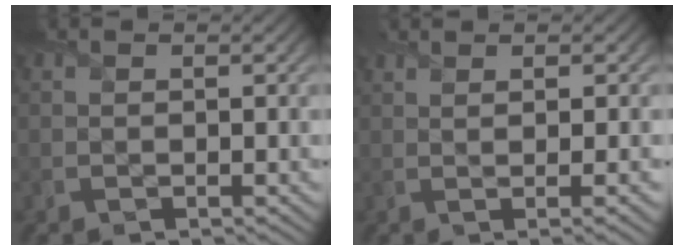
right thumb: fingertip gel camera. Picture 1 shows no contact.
{"total": 4.2, "force": [0.8, 0.4, 4.1], "torque": [-0.065, 0.014, 0.003]}